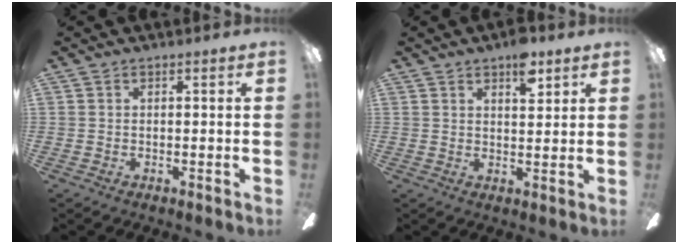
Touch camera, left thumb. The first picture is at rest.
{"total": 6.4, "force": [4.3, 2.5, 4.0], "torque": [-0.049, -0.021, 0.069]}